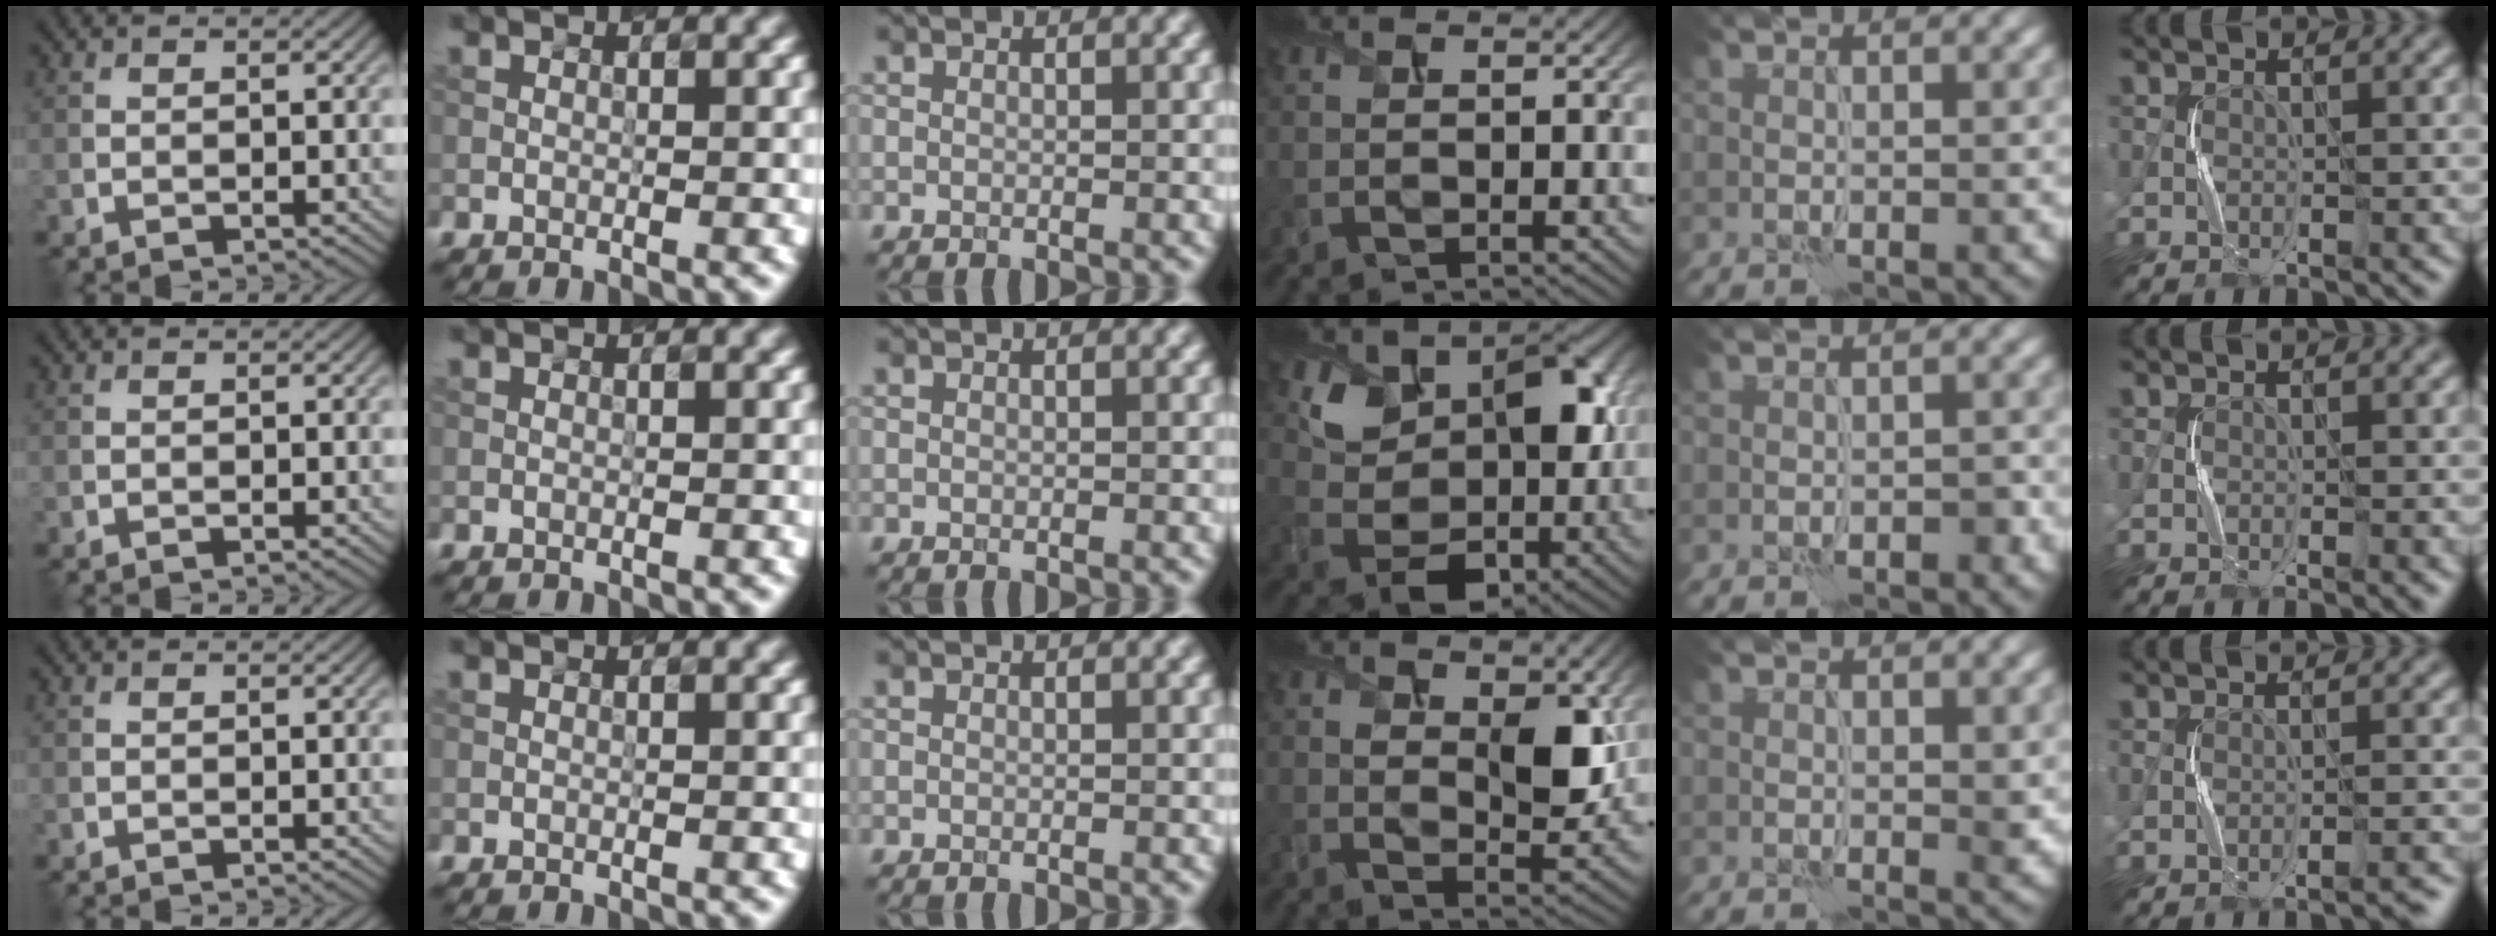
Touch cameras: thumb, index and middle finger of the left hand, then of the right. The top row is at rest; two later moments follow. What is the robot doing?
{"motion": "squeeze", "object": "stress ball aka squeeze ball"}